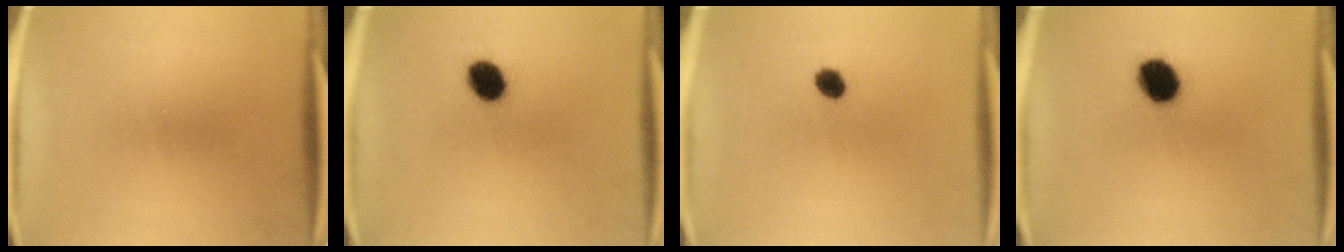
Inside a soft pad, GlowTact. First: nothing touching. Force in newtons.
{"total": 6.7}
{"total": 2.9}
{"total": 8.8}